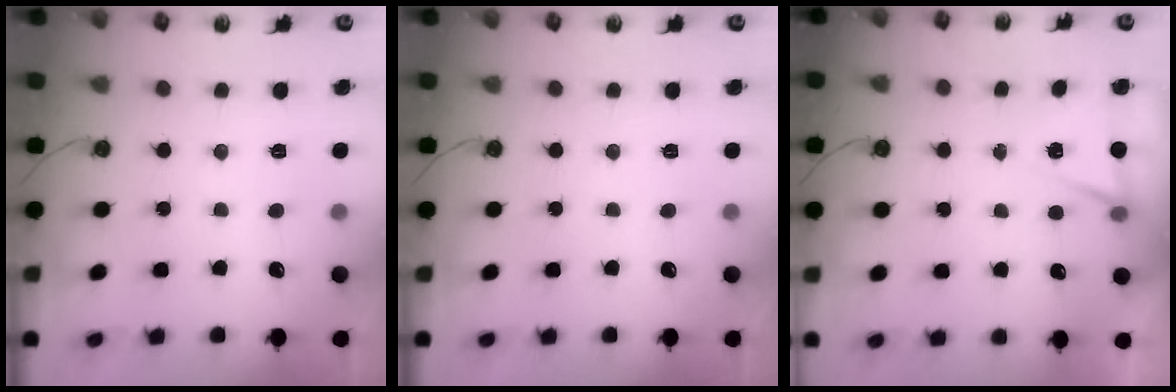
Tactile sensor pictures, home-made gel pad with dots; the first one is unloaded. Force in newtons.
{"total": 0.0}
{"total": 4.8, "press": 1.7, "slide": 4.5}